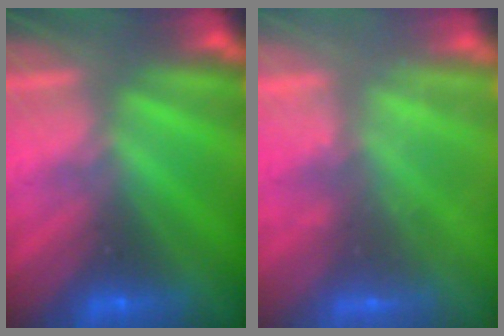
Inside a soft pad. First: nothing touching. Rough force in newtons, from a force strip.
{"total": 2.3}